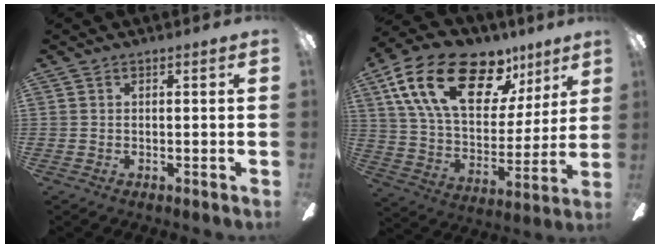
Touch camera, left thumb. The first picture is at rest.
{"total": 23.8, "force": [13.0, 12.6, 15.5], "torque": [-0.266, -0.059, 0.231]}